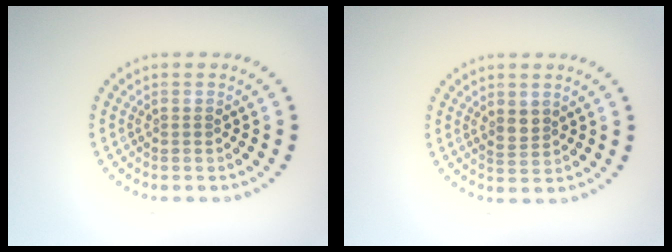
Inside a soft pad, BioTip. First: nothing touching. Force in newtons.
{"total": 1.7, "press": 1.4, "slide": 0.8}